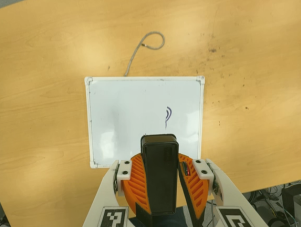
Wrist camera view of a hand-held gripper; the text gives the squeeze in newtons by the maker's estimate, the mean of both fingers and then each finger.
{"total": 8.9, "left": 8.6, "right": 9.2}